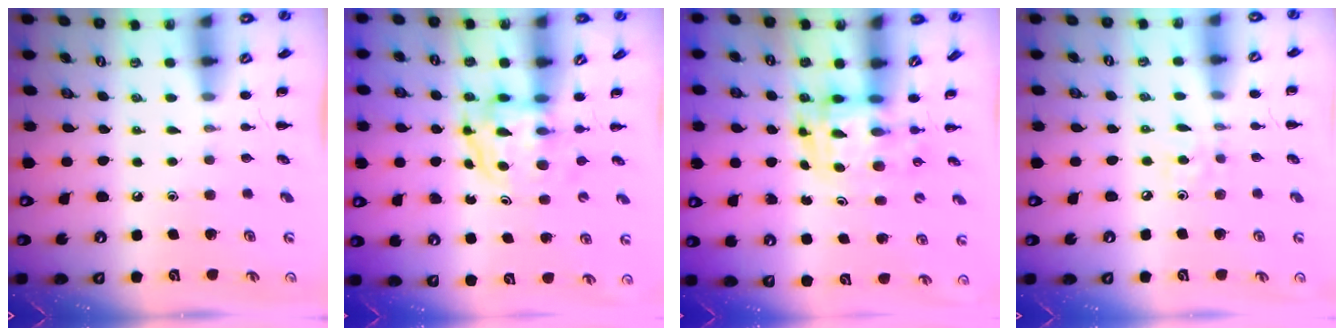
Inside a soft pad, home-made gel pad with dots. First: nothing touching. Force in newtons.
{"total": 3.9, "press": 3.9, "slide": 0.3}
{"total": 3.6, "press": 3.5, "slide": 0.6}
{"total": 2.1, "press": 2.0, "slide": 0.6}